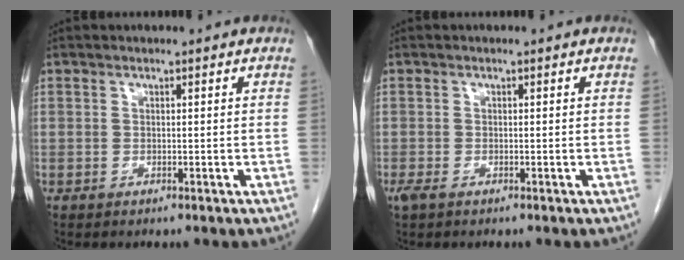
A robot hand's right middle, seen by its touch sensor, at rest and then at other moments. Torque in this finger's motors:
{"motor_torque": [-0.07, 0.10, 0.01, 0.01]}